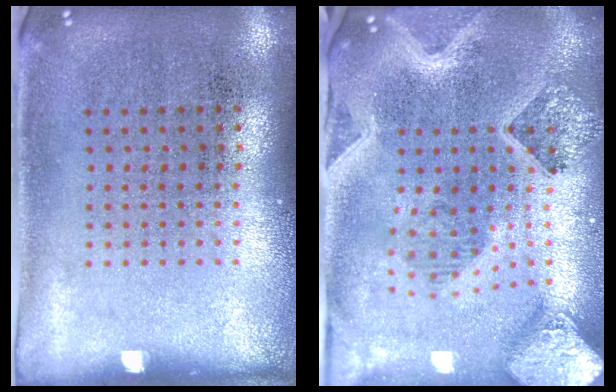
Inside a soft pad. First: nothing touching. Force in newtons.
{"total": 4.2, "press": 3.2, "slide": 2.6}